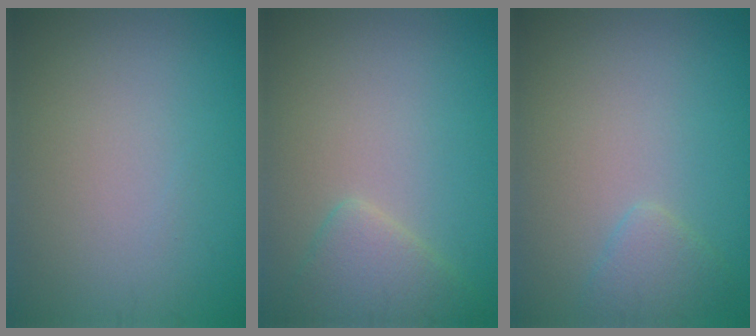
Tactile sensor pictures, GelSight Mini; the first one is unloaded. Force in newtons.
{"total": 2.5, "press": 2.5, "slide": 0.2}
{"total": 1.5, "press": 1.5, "slide": 0.2}